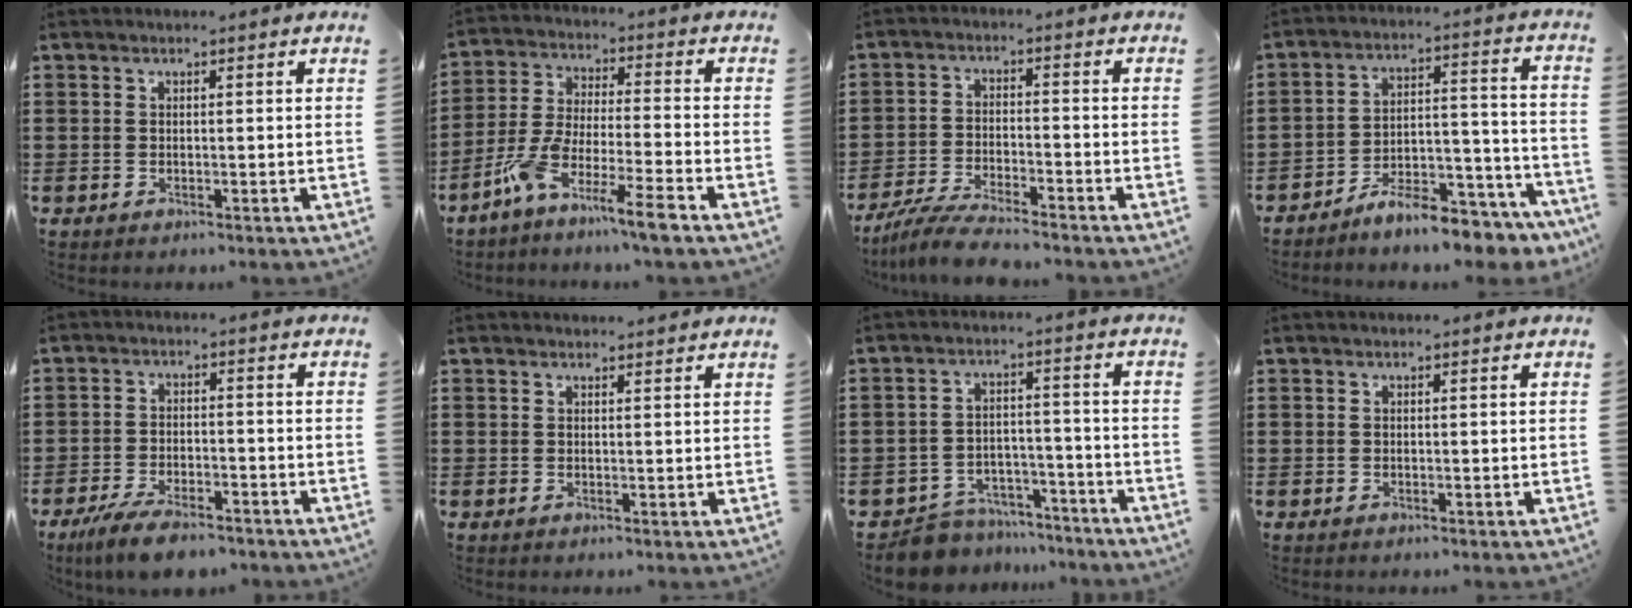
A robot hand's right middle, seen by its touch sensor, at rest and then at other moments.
{"total": 8.9, "force": [-6.9, 0.0, 5.6], "torque": [-0.133, -0.011, -0.143]}
{"total": 5.8, "force": [-5.3, 0.3, 2.2], "torque": [-0.056, -0.011, -0.105]}
{"total": 8.2, "force": [-7.8, 0.8, 2.5], "torque": [-0.026, 0.023, -0.143]}
{"total": 5.5, "force": [-4.7, 1.2, 2.6], "torque": [-0.055, 0.000, -0.089]}
{"total": 0.9, "force": [0.9, 0.1, 0.1], "torque": [0.004, -0.002, 0.016]}
{"total": 6.9, "force": [-6.7, 1.5, 0.5], "torque": [-0.017, 0.018, -0.135]}
{"total": 0.0}